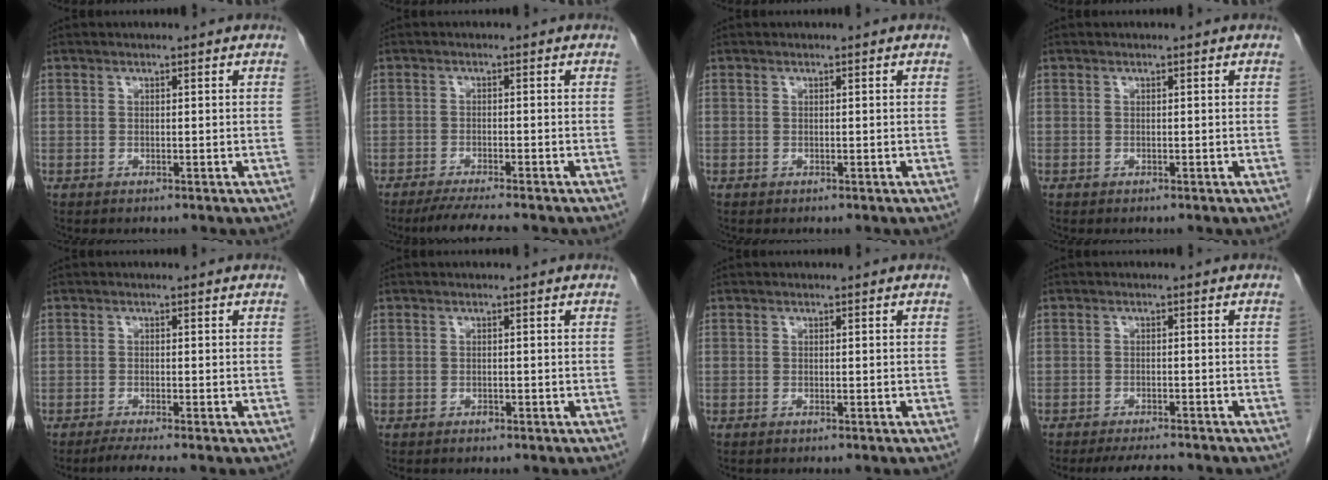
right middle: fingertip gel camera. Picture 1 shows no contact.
{"total": 5.6, "force": [-4.8, -0.2, 2.9], "torque": [-0.046, -0.017, -0.078]}
{"total": 0.0}
{"total": 0.0}
{"total": 2.7, "force": [-2.2, -0.6, 1.5], "torque": [-0.034, -0.010, -0.042]}
{"total": 0.6, "force": [-0.5, 0.3, 0.3], "torque": [-0.007, 0.001, -0.006]}
{"total": 0.0}
{"total": 5.1, "force": [-4.7, 0.6, 1.9], "torque": [-0.030, -0.013, -0.073]}